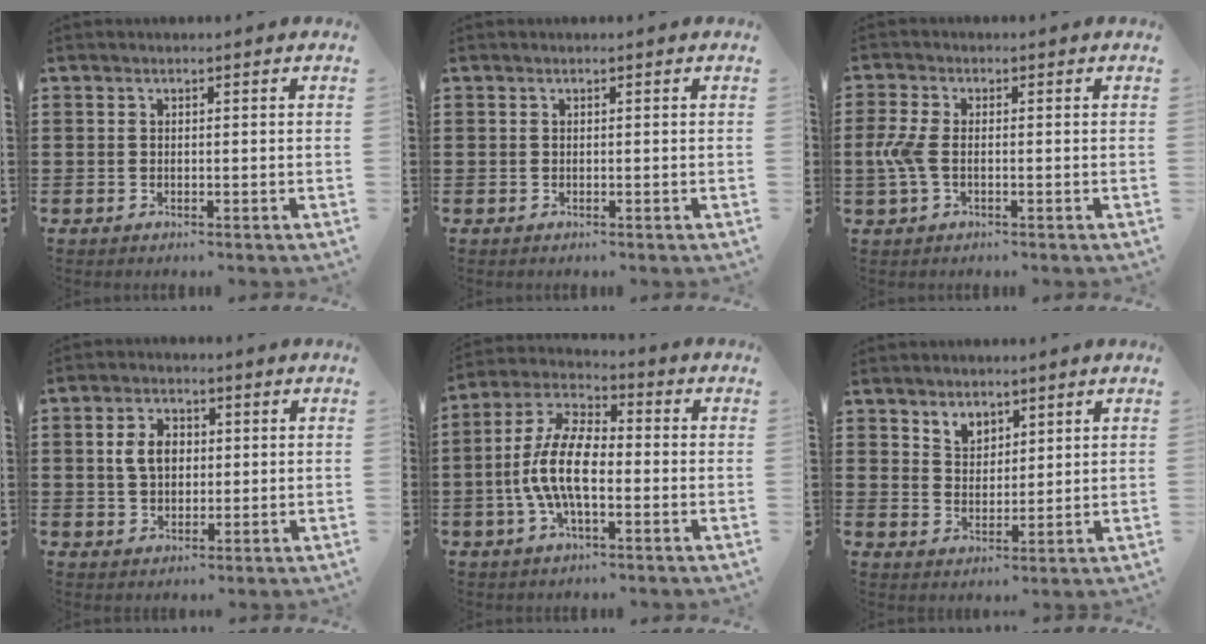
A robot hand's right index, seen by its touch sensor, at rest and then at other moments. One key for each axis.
{"total": 0.0}
{"total": 4.5, "fx": -0.8, "fy": 2.1, "fz": 3.9, "tx": -0.107, "ty": -0.008, "tz": -0.025}
{"total": 4.9, "fx": 0.7, "fy": 3.4, "fz": 3.4, "tx": -0.084, "ty": 0.013, "tz": 0.006}
{"total": 10.6, "fx": -2.2, "fy": 4.6, "fz": 9.3, "tx": -0.220, "ty": -0.007, "tz": -0.049}
{"total": 3.5, "fx": 2.8, "fy": 2.1, "fz": 0.3, "tx": -0.018, "ty": 0.004, "tz": 0.054}